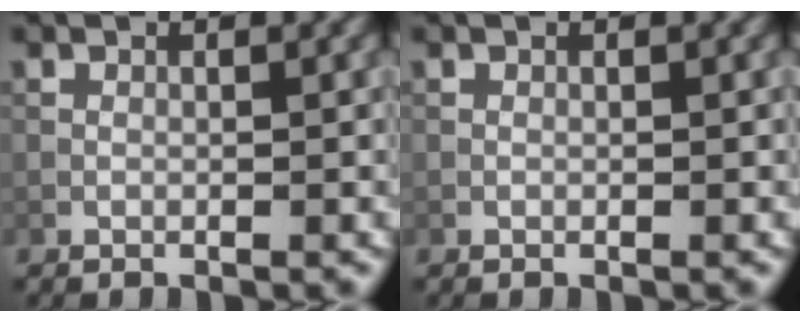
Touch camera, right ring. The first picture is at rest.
{"total": 0.0}